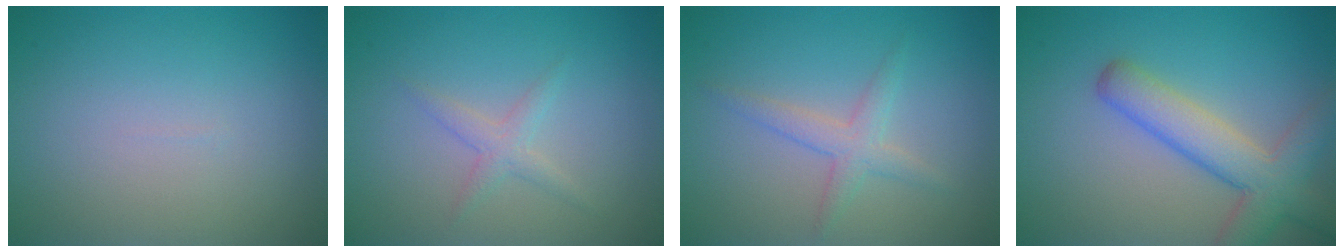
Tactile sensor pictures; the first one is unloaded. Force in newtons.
{"total": 1.5, "press": 1.5, "slide": 0.1}
{"total": 2.2, "press": 2.2, "slide": 0.1}
{"total": 5.6, "press": 5.6, "slide": 0.3}